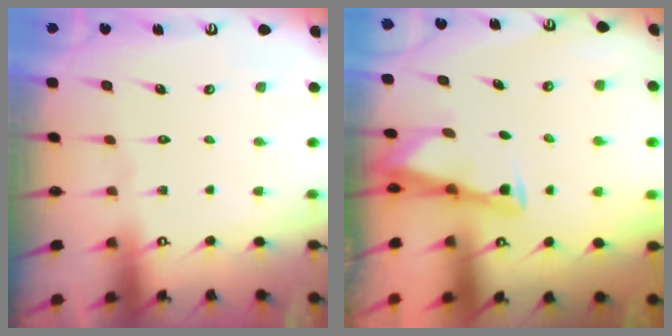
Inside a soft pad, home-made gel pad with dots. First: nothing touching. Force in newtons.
{"total": 2.5, "press": 2.5, "slide": 0.1}